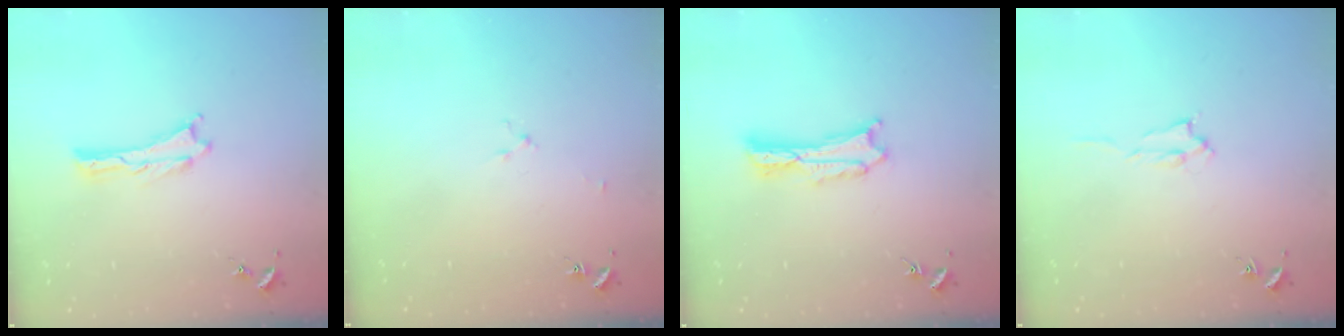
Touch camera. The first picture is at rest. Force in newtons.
{"total": 1.6, "press": 1.6, "slide": 0.2}
{"total": 2.7, "press": 2.7, "slide": 0.3}
{"total": 1.4, "press": 1.4, "slide": 0.2}